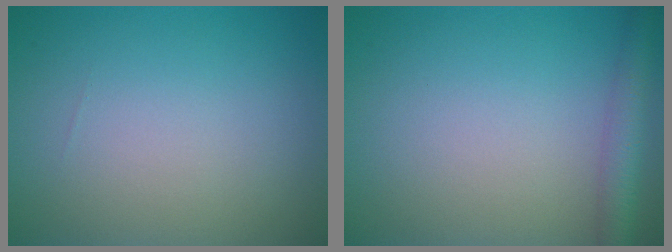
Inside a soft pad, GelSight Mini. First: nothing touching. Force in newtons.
{"total": 3.1, "press": 3.1, "slide": 0.1}